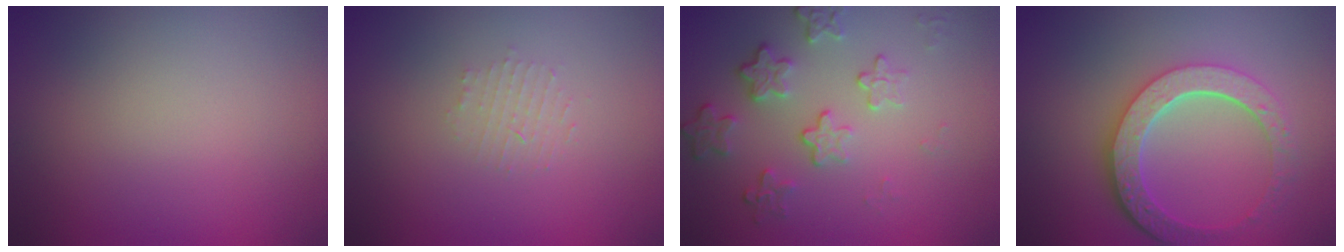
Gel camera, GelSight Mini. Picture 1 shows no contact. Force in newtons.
{"total": 1.2, "press": 1.1, "slide": 0.2}
{"total": 4.1, "press": 3.0, "slide": 2.8}
{"total": 6.0, "press": 4.5, "slide": 4.0}